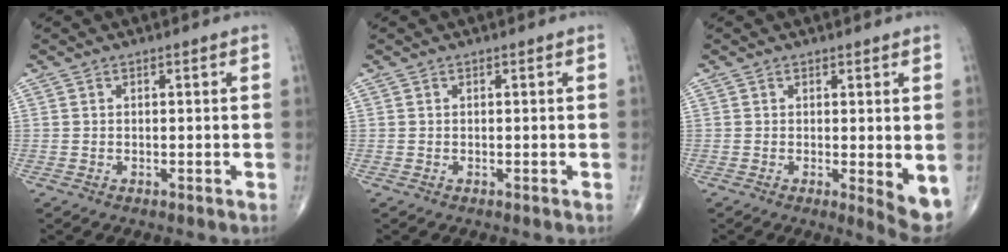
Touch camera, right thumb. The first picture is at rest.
{"total": 0.0}
{"total": 5.1, "force": [-0.2, 1.4, 4.9], "torque": [-0.065, -0.015, -0.002]}